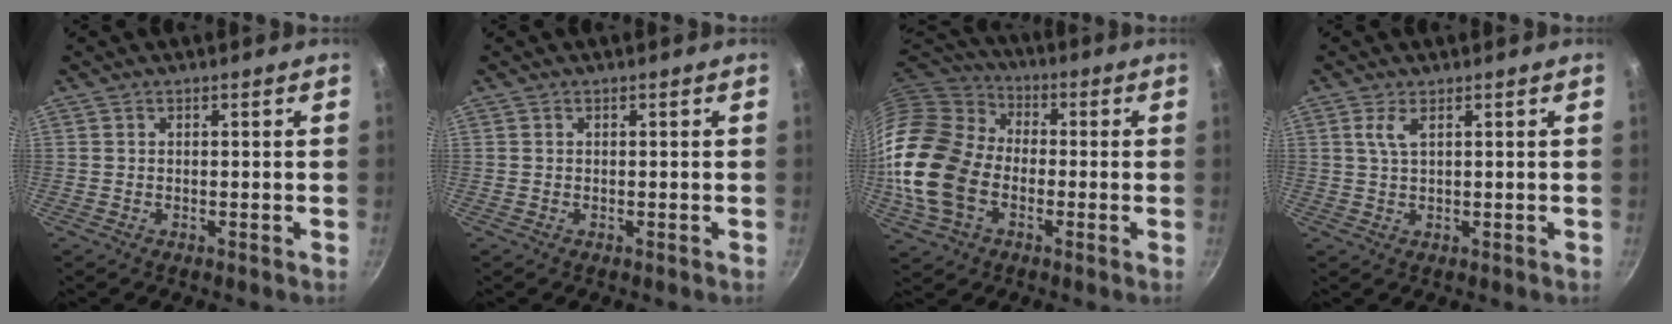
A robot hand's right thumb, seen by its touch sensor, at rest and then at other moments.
{"total": 0.0}
{"total": 22.2, "force": [-3.8, 15.9, 15.0], "torque": [-0.304, 0.035, -0.084]}
{"total": 2.7, "force": [1.1, 0.7, 2.3], "torque": [-0.052, -0.001, 0.026]}